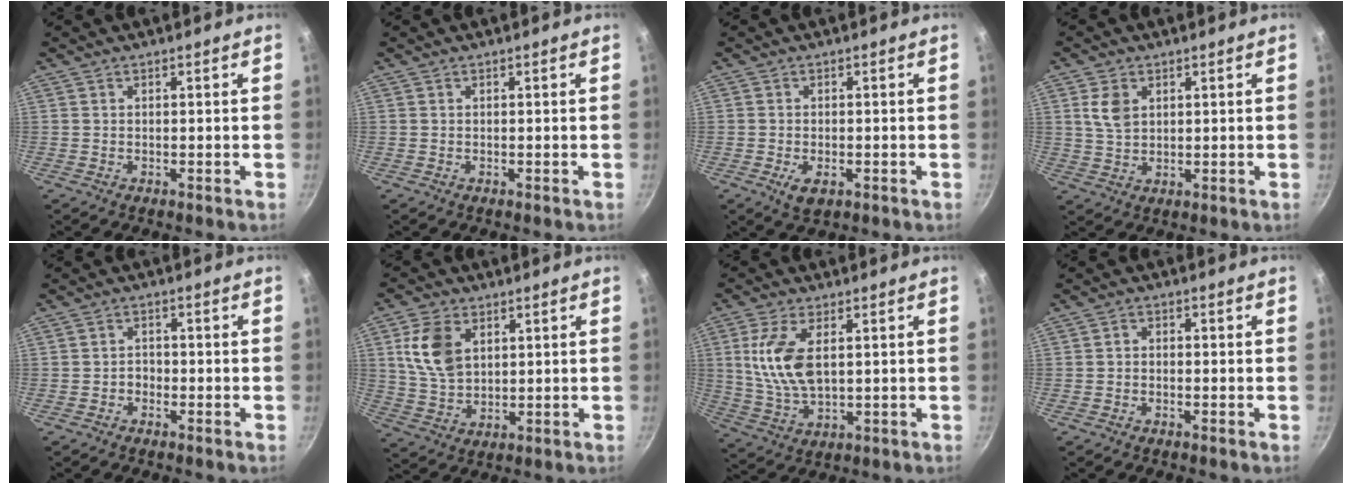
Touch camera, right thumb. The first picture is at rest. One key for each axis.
{"total": 0.0}
{"total": 3.7, "fx": -1.3, "fy": 2.0, "fz": 2.8, "tx": -0.042, "ty": 0.000, "tz": -0.018}
{"total": 5.2, "fx": 1.8, "fy": 3.6, "fz": 3.3, "tx": -0.054, "ty": -0.006, "tz": 0.037}
{"total": 1.9, "fx": -1.0, "fy": 1.5, "fz": 0.8, "tx": -0.001, "ty": 0.013, "tz": -0.018}
{"total": 10.2, "fx": 3.4, "fy": 6.7, "fz": 6.8, "tx": -0.118, "ty": -0.016, "tz": 0.069}
{"total": 11.1, "fx": 2.4, "fy": 5.7, "fz": 9.2, "tx": -0.183, "ty": -0.010, "tz": 0.052}
{"total": 1.6, "fx": -0.7, "fy": 1.2, "fz": 0.8, "tx": -0.015, "ty": 0.009, "tz": -0.015}